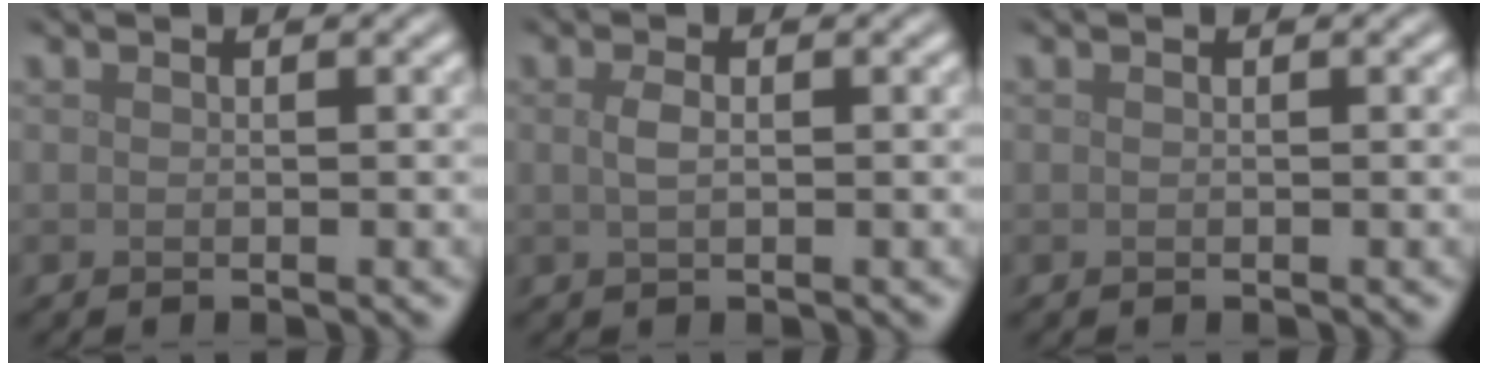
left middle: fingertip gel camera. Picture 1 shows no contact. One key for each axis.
{"total": 1.2, "fx": 0.2, "fy": 0.5, "fz": 1.1, "tx": -0.025, "ty": 0.002, "tz": 0.003}
{"total": 0.0}